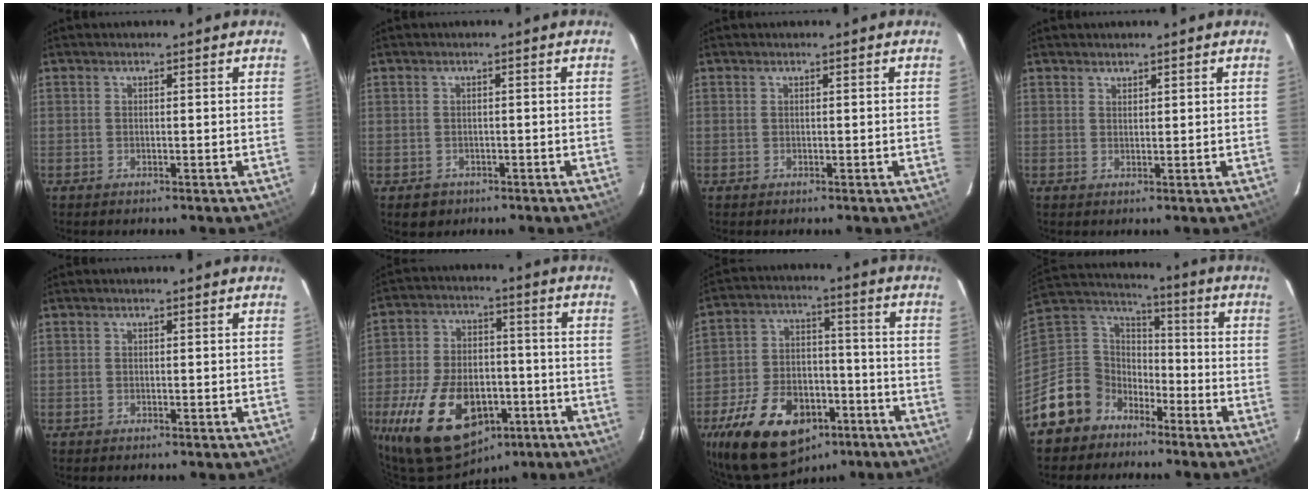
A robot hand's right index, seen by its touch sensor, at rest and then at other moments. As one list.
[{"total": 3.1, "force": [-1.1, 2.8, 0.6], "torque": [-0.012, 0.001, -0.011]}, {"total": 0.0}, {"total": 0.9, "force": [0.8, 0.4, 0.1], "torque": [-0.002, 0.001, 0.016]}, {"total": 0.0}, {"total": 21.1, "force": [-10.0, 12.5, 13.7], "torque": [-0.287, -0.003, -0.150]}, {"total": 21.1, "force": [-12.1, 12.8, 11.6], "torque": [-0.248, 0.011, -0.182]}, {"total": 12.7, "force": [-8.5, 9.3, 1.6], "torque": [-0.058, 0.050, -0.157]}]